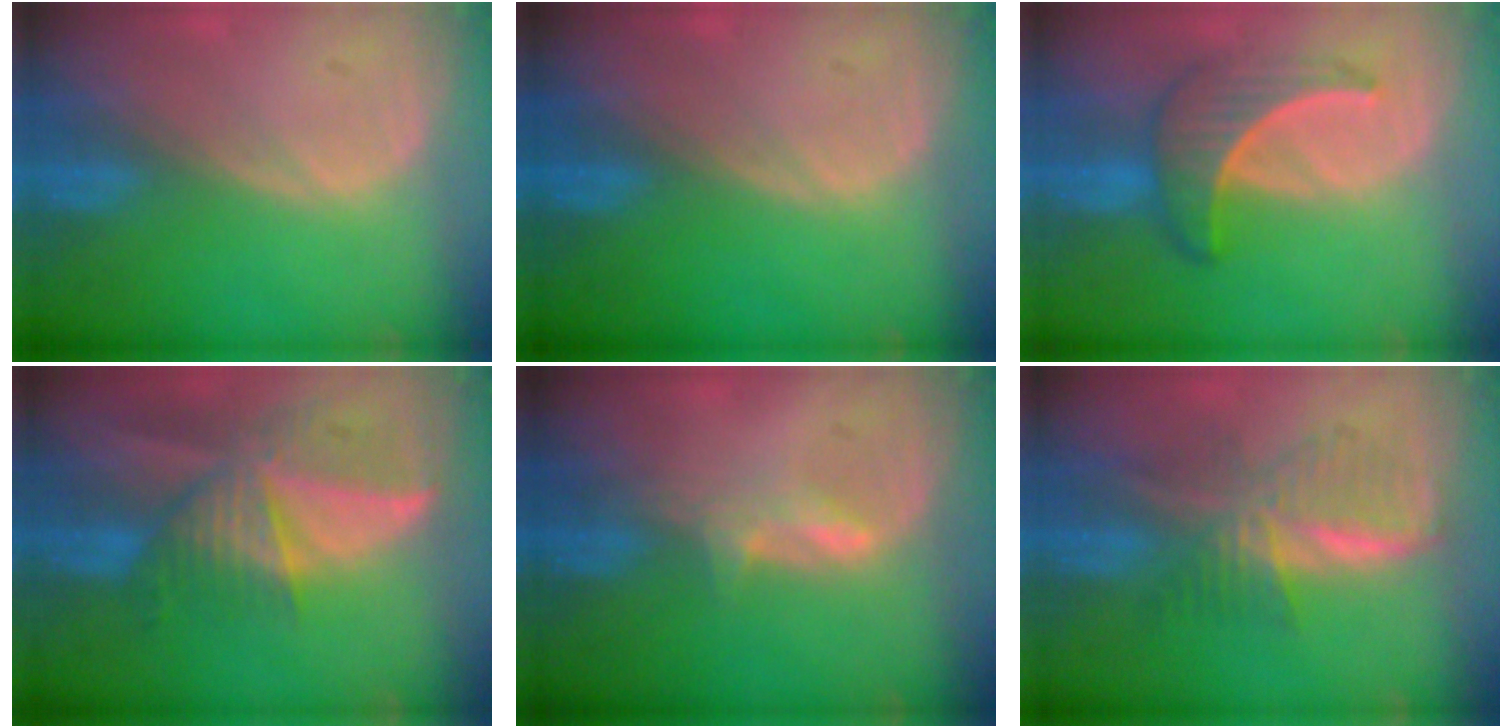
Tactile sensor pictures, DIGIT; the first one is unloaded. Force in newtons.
{"total": 0.0}
{"total": 6.2, "press": 6.0, "slide": 1.8}
{"total": 9.8, "press": 8.6, "slide": 4.5}
{"total": 2.3, "press": 2.3, "slide": 0.4}
{"total": 6.6, "press": 6.6, "slide": 0.0}